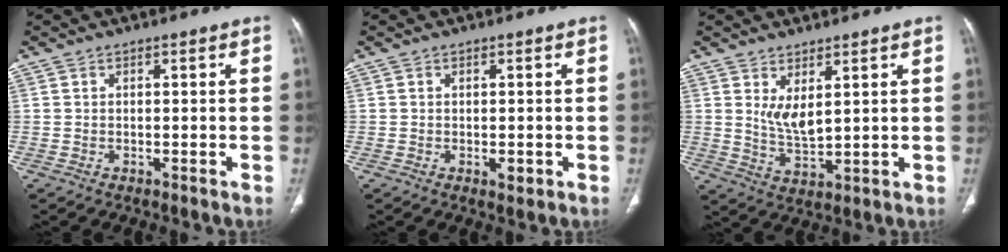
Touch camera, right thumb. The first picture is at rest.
{"total": 1.7, "force": [-0.4, 0.9, 1.4], "torque": [-0.016, -0.003, -0.002]}
{"total": 5.4, "force": [2.4, 2.1, 4.3], "torque": [-0.080, -0.030, 0.057]}